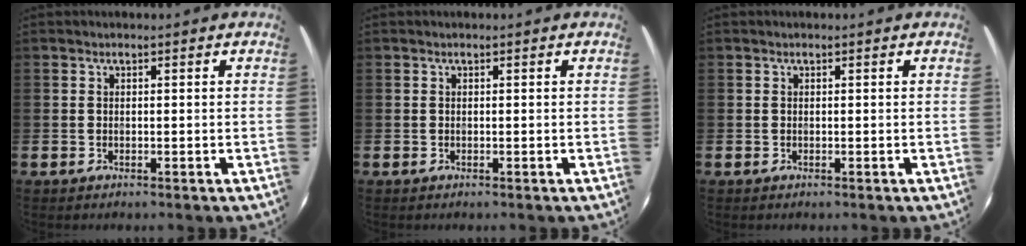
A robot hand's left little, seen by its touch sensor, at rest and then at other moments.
{"total": 0.0}
{"total": 0.0}